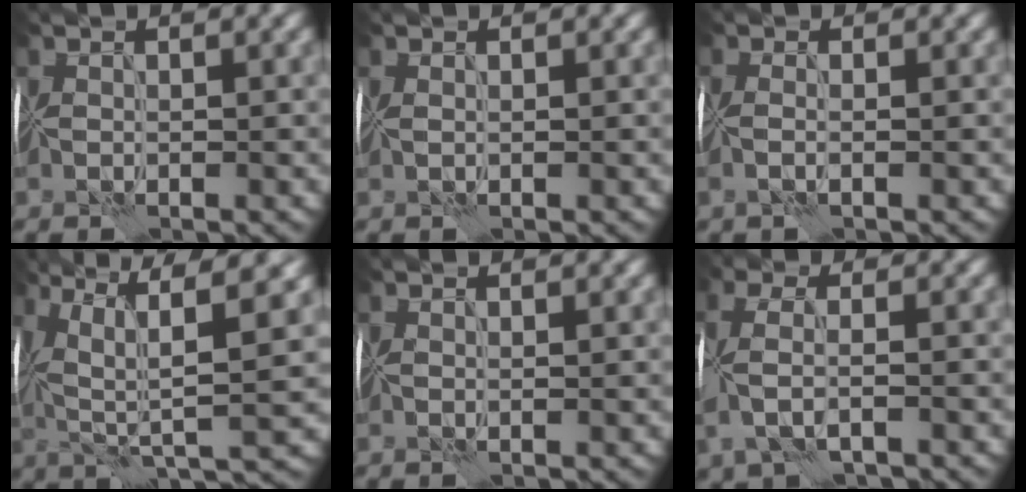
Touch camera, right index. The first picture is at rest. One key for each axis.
{"total": 0.7, "fx": 0.5, "fy": 0.2, "fz": 0.5, "tx": -0.011, "ty": 0.003, "tz": 0.011}
{"total": 1.1, "fx": -0.6, "fy": -0.1, "fz": 1.0, "tx": -0.027, "ty": -0.006, "tz": -0.017}
{"total": 9.5, "fx": 3.2, "fy": 2.3, "fz": 8.6, "tx": -0.171, "ty": 0.016, "tz": 0.058}
{"total": 1.2, "fx": 1.0, "fy": 0.0, "fz": 0.7, "tx": -0.007, "ty": 0.003, "tz": 0.011}
{"total": 4.1, "fx": -0.8, "fy": 1.6, "fz": 3.7, "tx": -0.101, "ty": -0.001, "tz": -0.021}